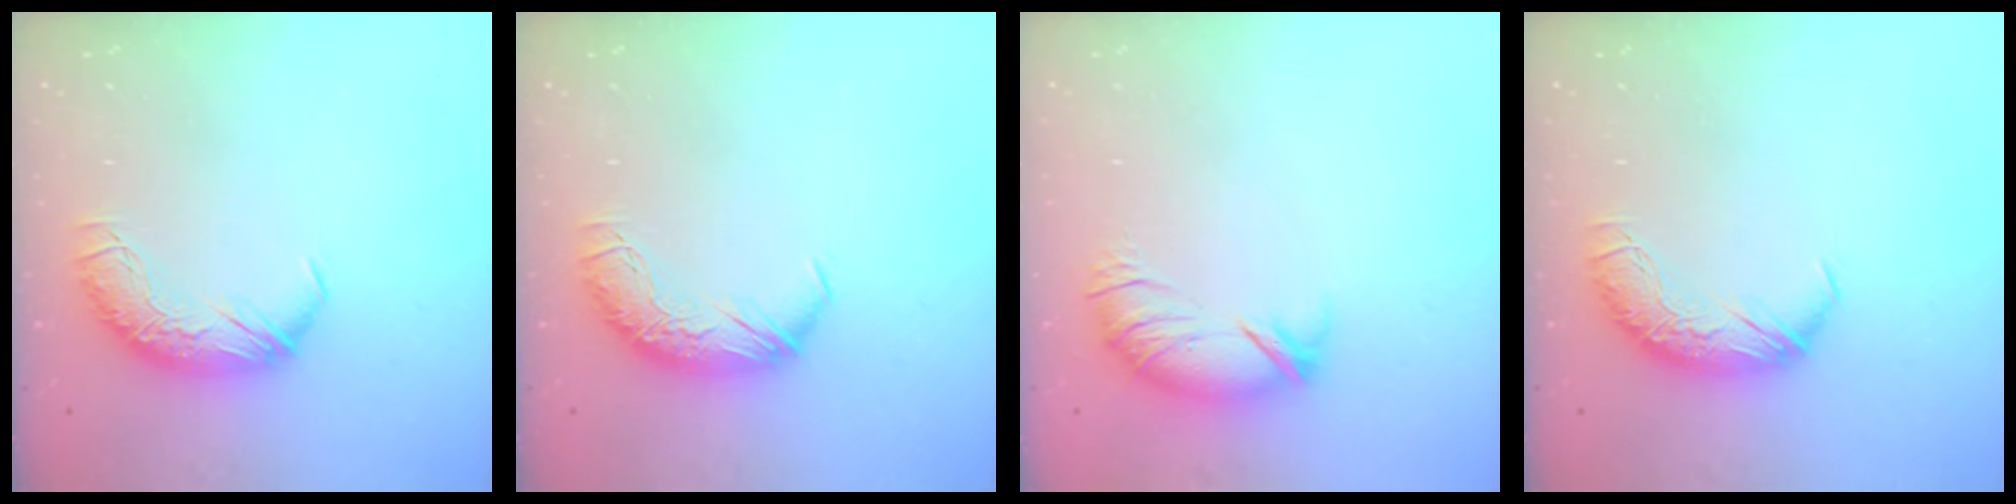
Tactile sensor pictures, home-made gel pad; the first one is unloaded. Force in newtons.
{"total": 0.0}
{"total": 4.2, "press": 3.7, "slide": 2.1}
{"total": 0.0}